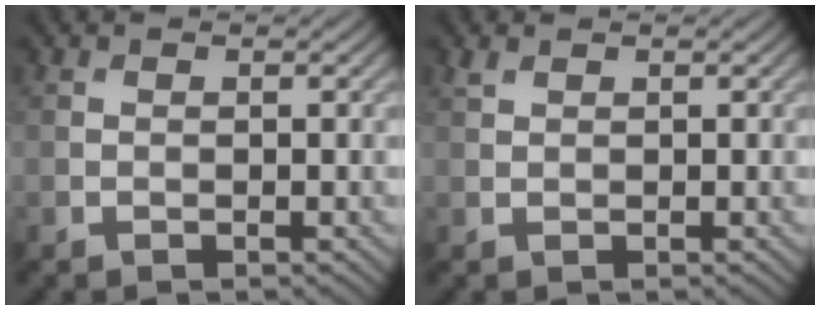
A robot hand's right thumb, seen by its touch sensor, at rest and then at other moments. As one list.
[{"total": 0.8, "force": [0.6, 0.2, 0.4], "torque": [-0.014, 0.002, 0.016]}]